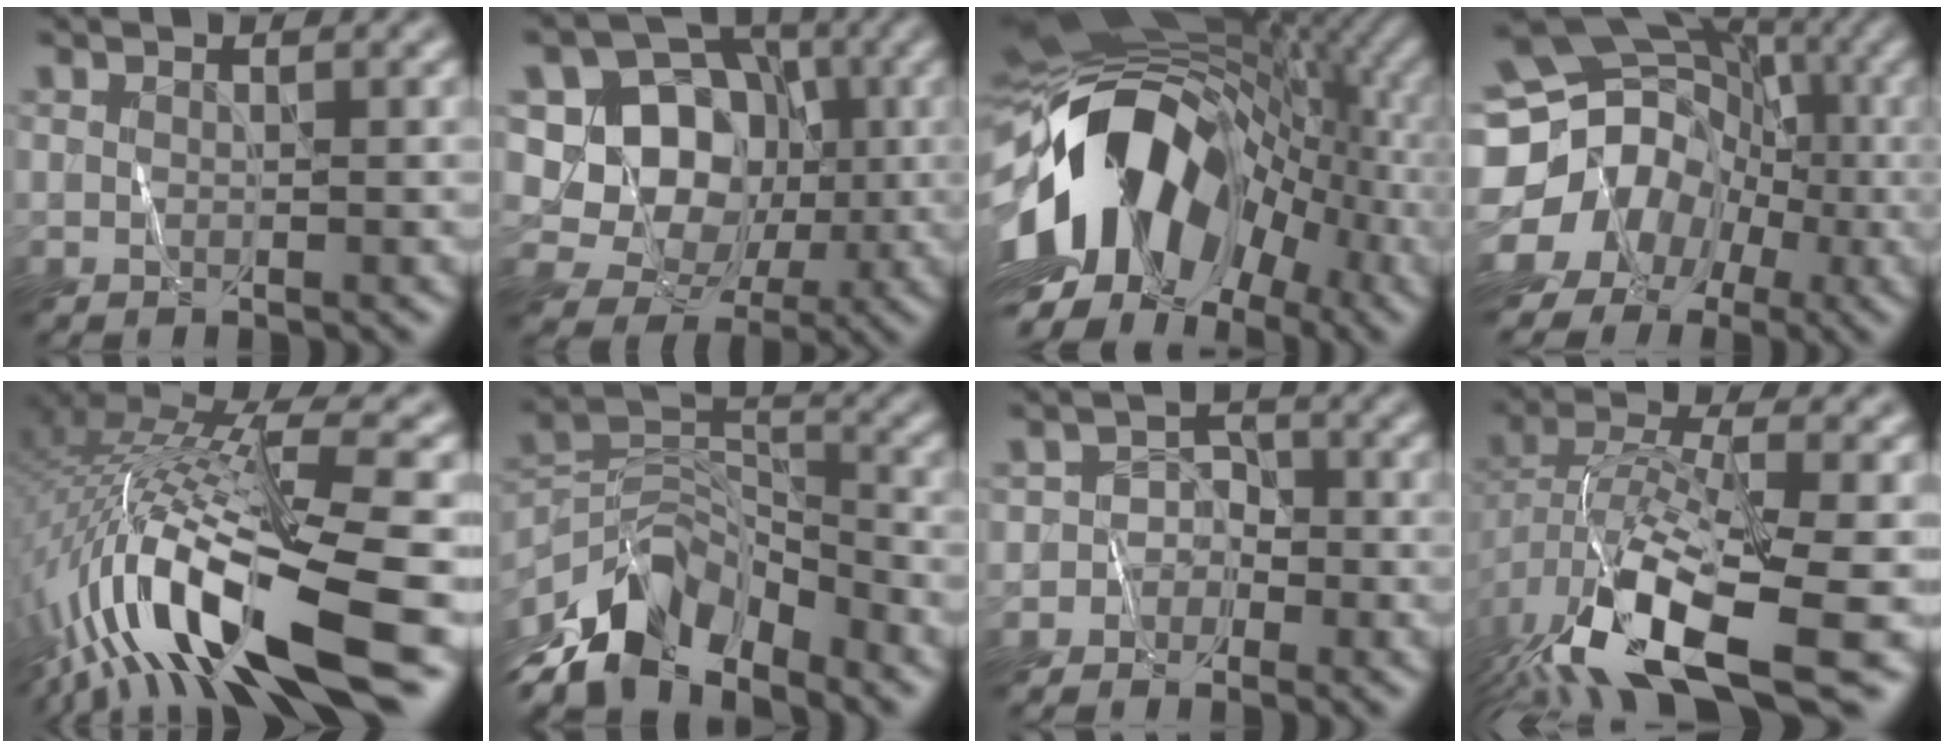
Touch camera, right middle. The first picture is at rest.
{"total": 9.0, "force": [1.1, 7.9, 4.2], "torque": [-0.068, 0.006, 0.001]}
{"total": 15.4, "force": [-3.1, 10.2, 11.1], "torque": [-0.186, 0.018, -0.071]}
{"total": 16.8, "force": [-5.1, 15.1, 5.6], "torque": [-0.116, -0.007, -0.121]}
{"total": 15.6, "force": [-5.3, 3.6, 14.2], "torque": [-0.289, 0.013, -0.091]}
{"total": 9.7, "force": [-6.8, 4.9, 5.0], "torque": [-0.080, 0.000, -0.130]}
{"total": 2.2, "force": [-1.7, 1.3, -0.4], "torque": [0.033, 0.012, -0.040]}
{"total": 13.3, "force": [-7.1, 4.9, 10.1], "torque": [-0.214, -0.023, -0.120]}